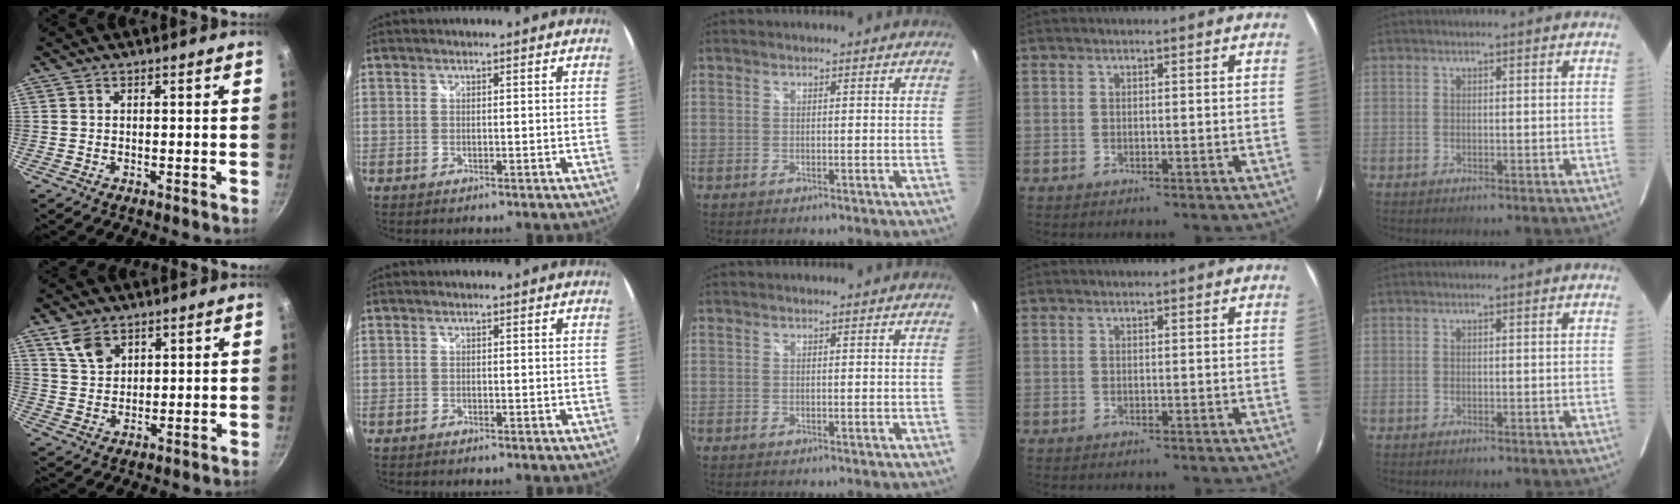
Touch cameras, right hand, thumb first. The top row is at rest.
{"thumb": {"total": 5.8, "force": [3.5, 3.7, 2.7], "torque": [-0.033, -0.013, 0.074]}, "index": {"total": 0.7, "force": [-0.6, 0.2, 0.1], "torque": [-0.004, -0.004, -0.014]}}